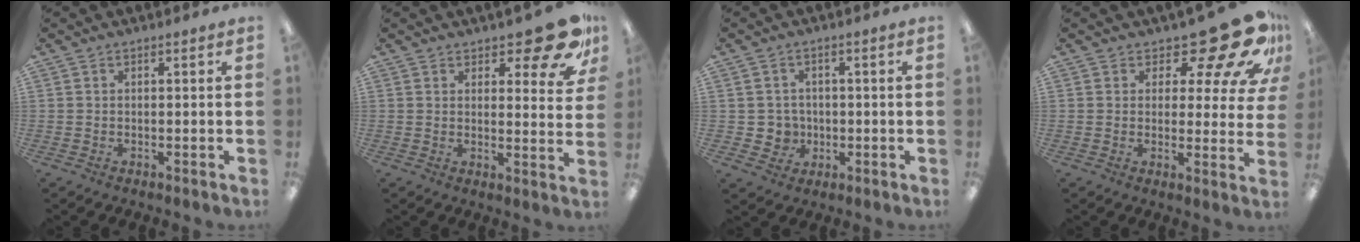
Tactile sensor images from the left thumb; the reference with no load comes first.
{"total": 12.5, "force": [9.2, 4.2, 7.3], "torque": [-0.083, -0.065, 0.155]}
{"total": 4.5, "force": [-0.3, 4.4, 0.7], "torque": [-0.014, 0.008, -0.004]}
{"total": 16.7, "force": [11.3, 6.2, 10.5], "torque": [-0.142, -0.084, 0.189]}